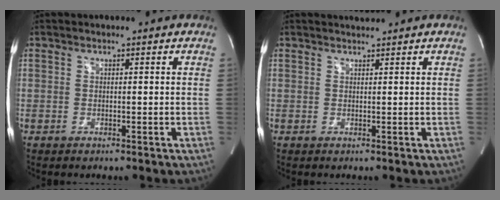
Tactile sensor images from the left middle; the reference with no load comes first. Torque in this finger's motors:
{"motor_torque": [-0.41, -0.11, -0.17, -0.02]}